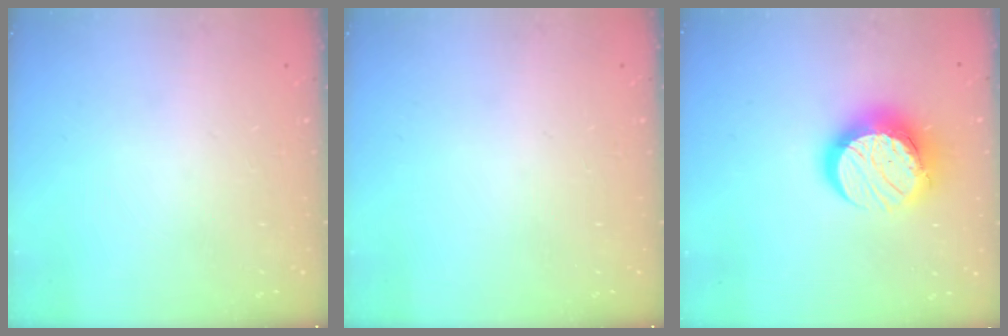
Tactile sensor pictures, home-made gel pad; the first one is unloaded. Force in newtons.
{"total": 0.0}
{"total": 16.1, "press": 16.0, "slide": 1.3}